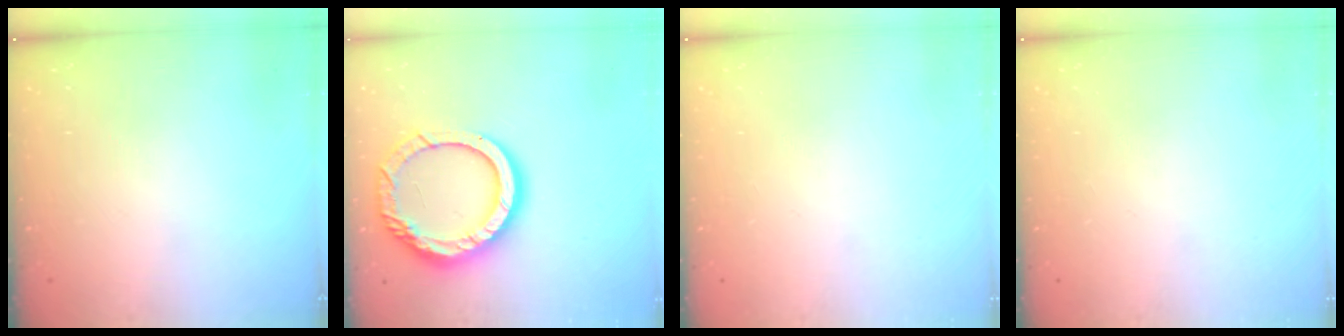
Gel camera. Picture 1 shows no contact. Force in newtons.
{"total": 17.4, "press": 17.3, "slide": 1.6}
{"total": 0.0}
{"total": 0.0}